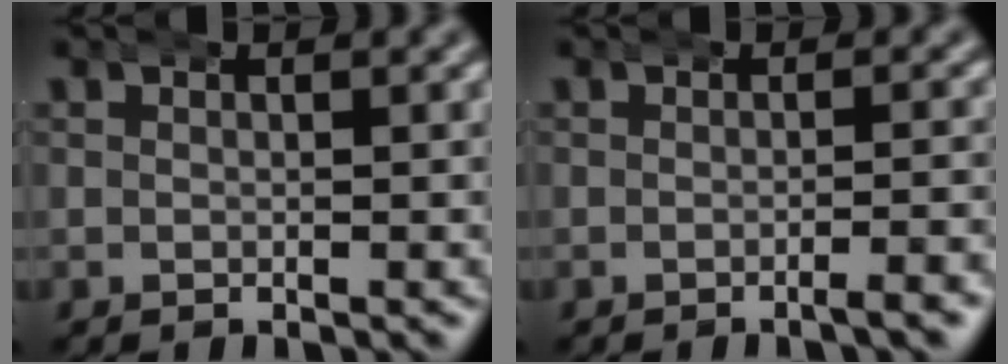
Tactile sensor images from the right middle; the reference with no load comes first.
{"total": 1.4, "force": [-1.1, -0.2, 0.9], "torque": [-0.011, 0.006, -0.020]}